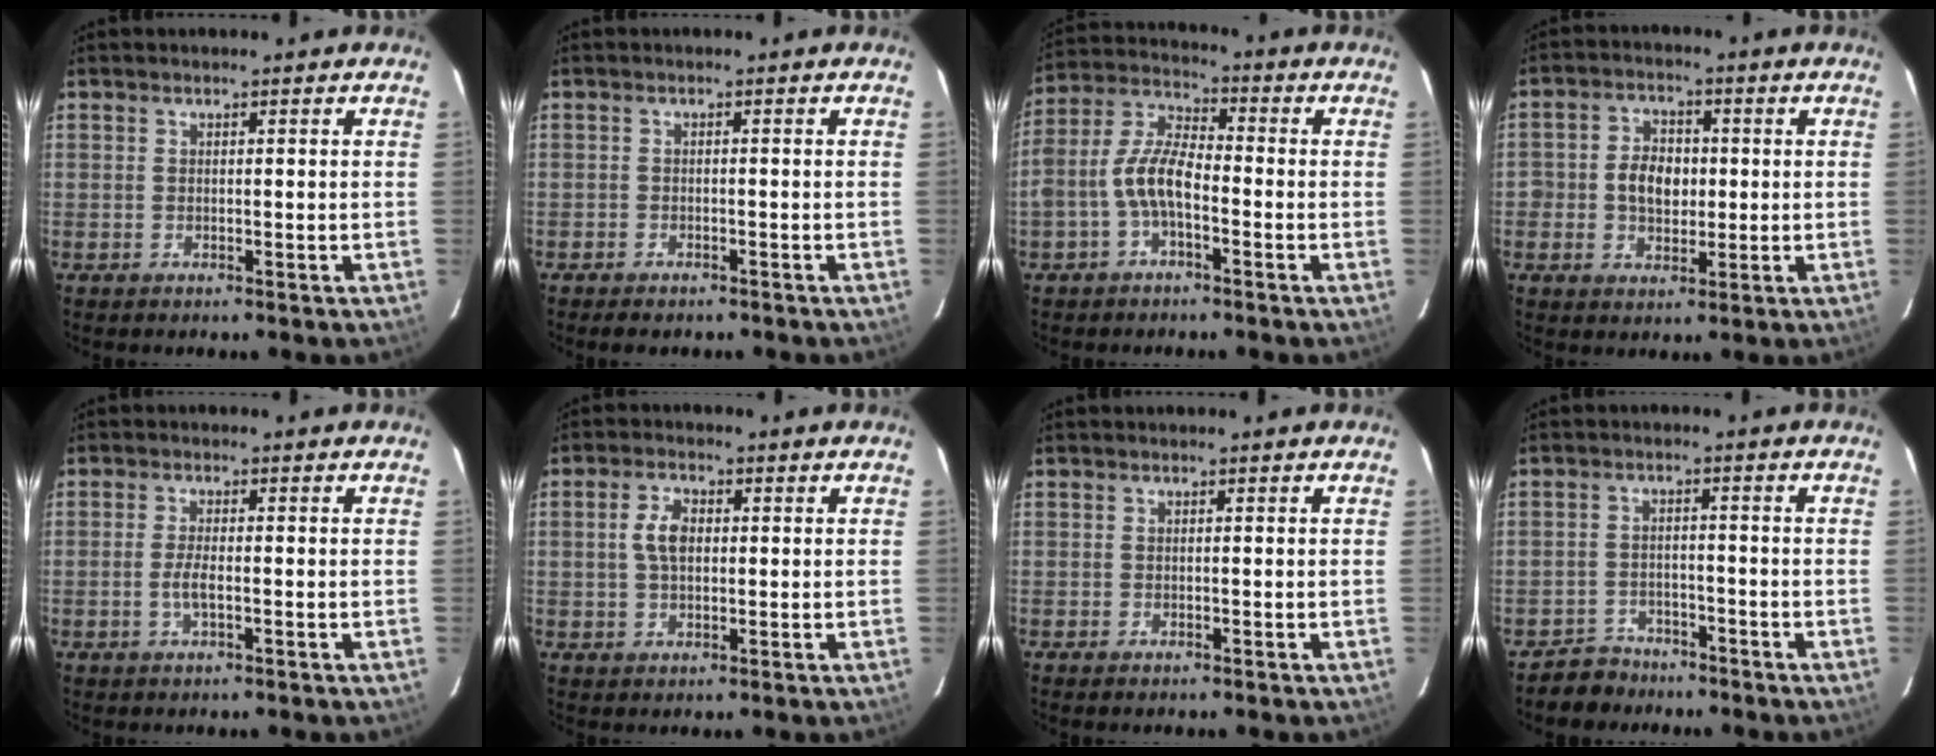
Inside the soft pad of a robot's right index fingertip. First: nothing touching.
{"total": 3.6, "force": [-3.0, 1.5, 1.3], "torque": [-0.035, -0.006, -0.044]}
{"total": 8.3, "force": [-2.9, 3.7, 6.8], "torque": [-0.150, 0.017, -0.059]}
{"total": 6.6, "force": [-0.3, 5.2, 4.1], "torque": [-0.078, 0.014, -0.003]}
{"total": 2.9, "force": [-0.8, 0.7, 2.7], "torque": [-0.057, -0.002, -0.017]}
{"total": 4.7, "force": [0.5, 2.8, 3.8], "torque": [-0.074, 0.010, 0.012]}
{"total": 0.0}
{"total": 4.7, "force": [-3.9, 2.7, 0.0], "torque": [-0.014, 0.017, -0.064]}